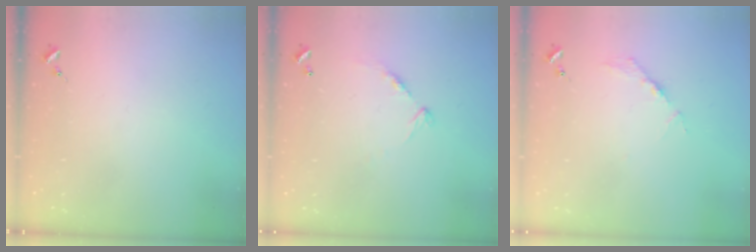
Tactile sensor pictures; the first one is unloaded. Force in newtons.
{"total": 8.8, "press": 8.8, "slide": 0.7}
{"total": 3.8, "press": 3.8, "slide": 0.4}